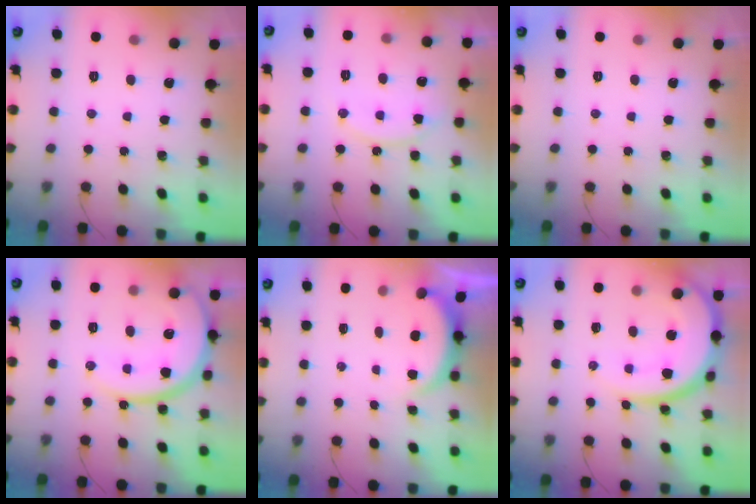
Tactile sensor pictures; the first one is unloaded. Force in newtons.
{"total": 13.4, "press": 13.4, "slide": 1.0}
{"total": 0.0}
{"total": 15.9, "press": 15.8, "slide": 1.5}
{"total": 2.8, "press": 2.8, "slide": 0.6}
{"total": 14.5, "press": 14.5, "slide": 1.1}